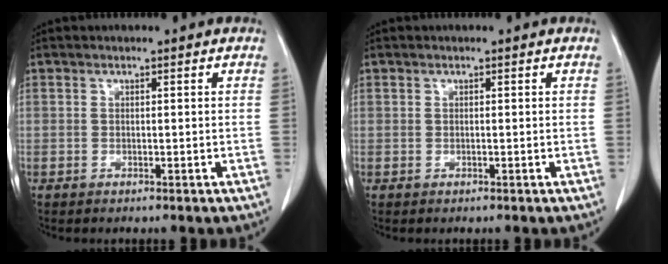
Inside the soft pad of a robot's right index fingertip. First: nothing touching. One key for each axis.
{"total": 0.0}